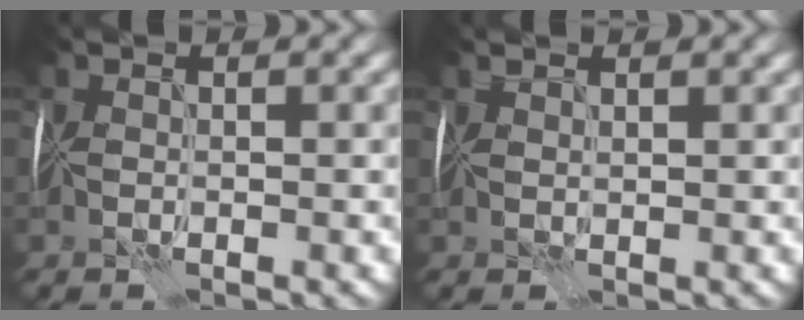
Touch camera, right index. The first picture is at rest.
{"total": 1.4, "force": [1.4, 0.3, 0.3], "torque": [-0.009, 0.008, 0.024]}